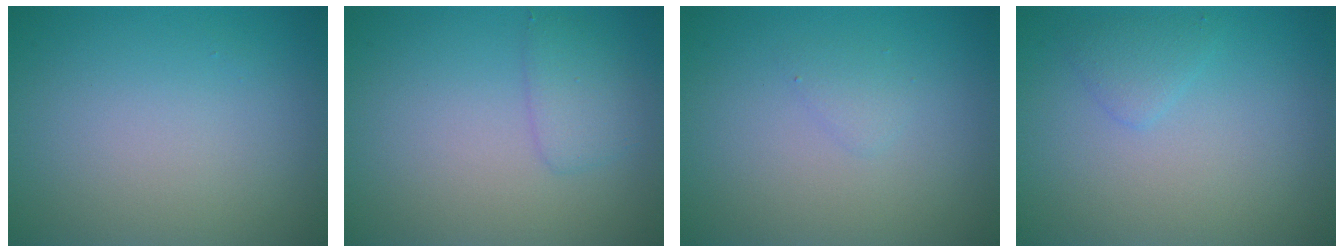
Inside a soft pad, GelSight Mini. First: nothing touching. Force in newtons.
{"total": 1.7, "press": 1.7, "slide": 0.1}
{"total": 0.8, "press": 0.8, "slide": 0.1}
{"total": 1.3, "press": 1.3, "slide": 0.1}